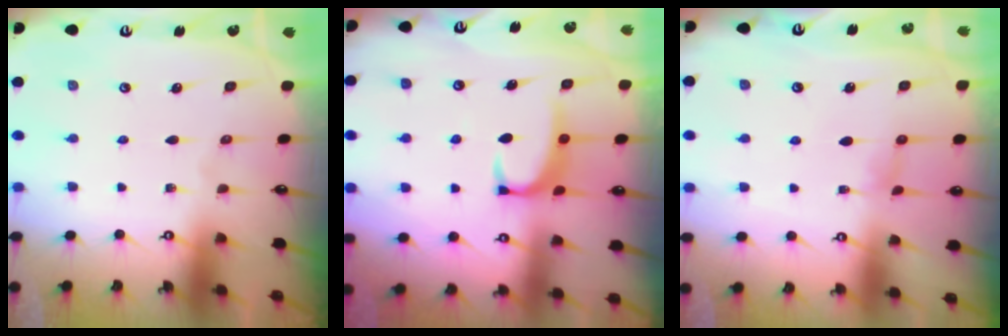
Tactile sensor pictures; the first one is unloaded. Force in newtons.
{"total": 2.1, "press": 2.1, "slide": 0.6}
{"total": 1.0, "press": 0.8, "slide": 0.7}